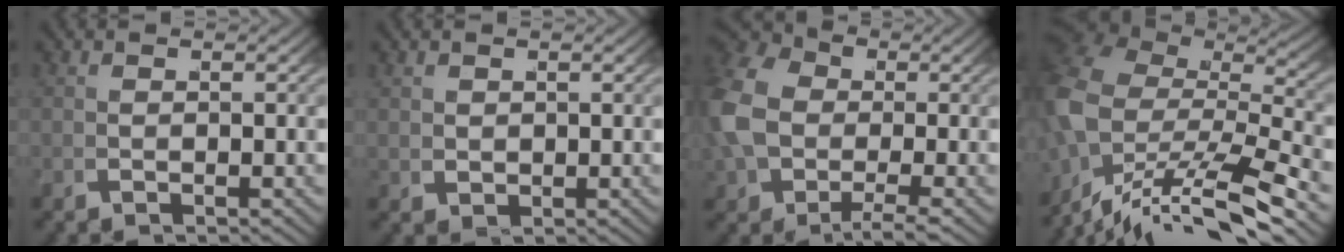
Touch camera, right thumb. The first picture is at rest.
{"total": 1.2, "force": [0.9, 0.7, 0.4], "torque": [-0.011, -0.011, 0.029]}
{"total": 8.7, "force": [0.5, 6.7, 5.5], "torque": [-0.144, -0.023, 0.018]}
{"total": 10.9, "force": [-3.0, 6.5, 8.3], "torque": [-0.197, -0.039, -0.027]}